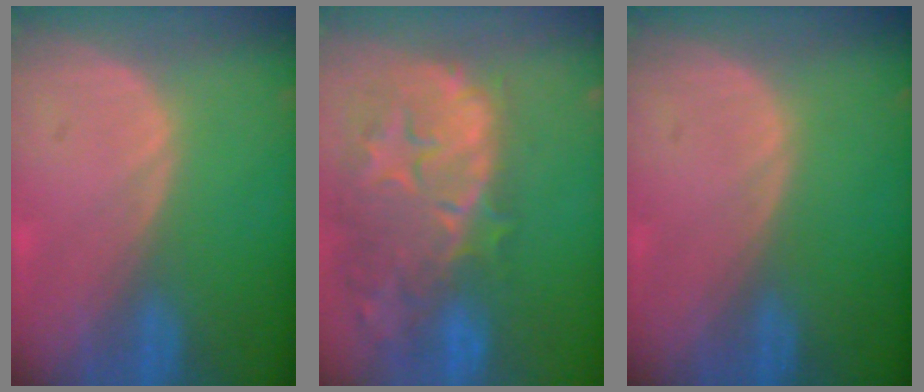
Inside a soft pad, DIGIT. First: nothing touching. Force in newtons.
{"total": 14.7, "press": 11.7, "slide": 8.9}
{"total": 0.0}